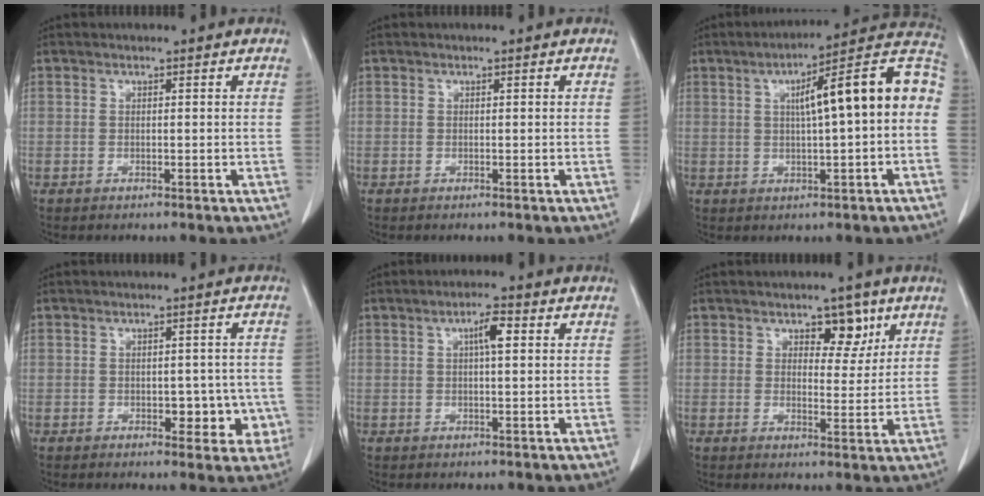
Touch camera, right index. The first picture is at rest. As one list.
[{"total": 0.0}, {"total": 14.8, "force": [1.7, 1.6, 14.6], "torque": [-0.202, 0.043, 0.019]}, {"total": 5.1, "force": [-1.1, 3.3, 3.8], "torque": [-0.023, 0.015, -0.005]}, {"total": 3.5, "force": [1.0, 0.6, 3.3], "torque": [-0.057, 0.006, 0.016]}, {"total": 5.0, "force": [2.8, 2.7, 3.1], "torque": [-0.032, 0.001, 0.039]}]